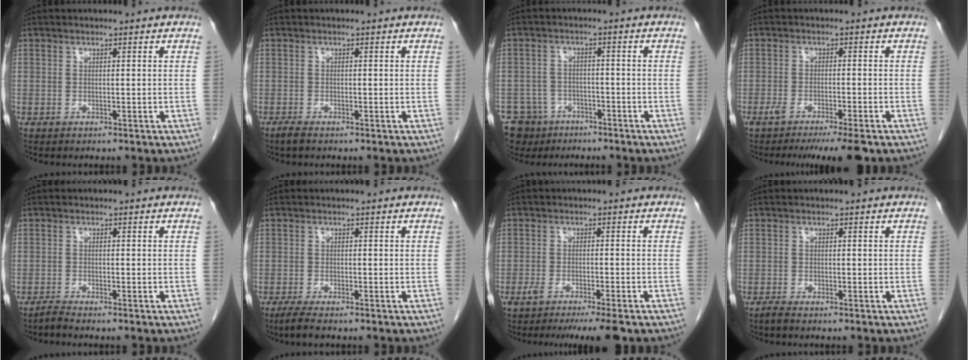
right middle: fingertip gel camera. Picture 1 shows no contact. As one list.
[{"total": 1.2, "force": [-1.0, 0.1, 0.7], "torque": [-0.026, -0.004, -0.021]}, {"total": 7.8, "force": [-5.5, 5.5, 0.8], "torque": [-0.021, 0.006, -0.088]}, {"total": 7.8, "force": [-6.0, 0.2, 5.0], "torque": [-0.063, -0.014, -0.091]}, {"total": 1.2, "force": [-1.1, -0.3, 0.3], "torque": [-0.010, -0.002, -0.024]}, {"total": 2.8, "force": [-2.1, 0.2, 1.7], "torque": [-0.040, -0.009, -0.039]}, {"total": 7.3, "force": [-5.7, 0.2, 4.6], "torque": [-0.058, -0.012, -0.085]}, {"total": 0.9, "force": [-0.7, -0.1, 0.5], "torque": [-0.015, -0.002, -0.017]}]